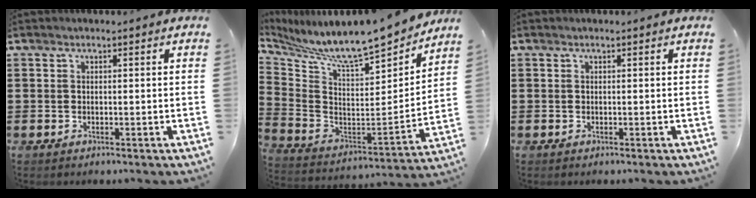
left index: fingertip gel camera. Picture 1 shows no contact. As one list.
[{"total": 9.0, "force": [8.3, 0.6, 3.4], "torque": [-0.089, -0.081, 0.130]}, {"total": 0.0}]